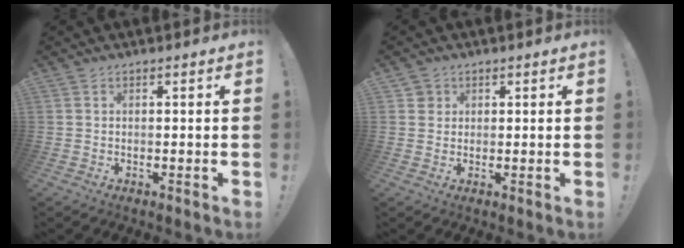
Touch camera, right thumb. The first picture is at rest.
{"total": 2.4, "force": [1.1, 2.1, 0.3], "torque": [-0.009, 0.002, 0.021]}